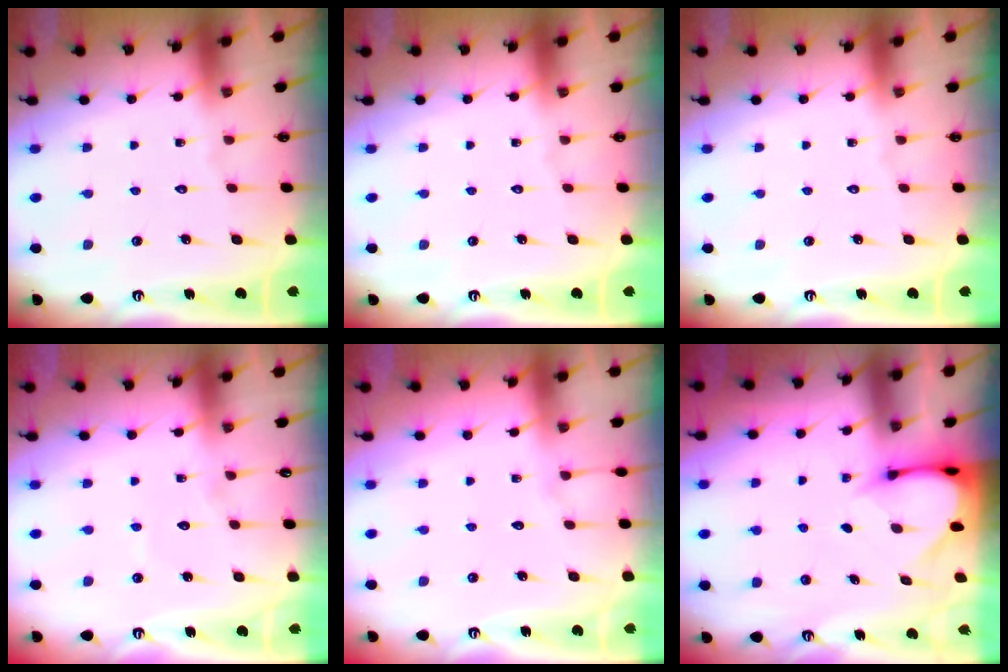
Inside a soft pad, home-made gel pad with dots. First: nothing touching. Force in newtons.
{"total": 0.0}
{"total": 0.0}
{"total": 4.2, "press": 4.2, "slide": 0.2}
{"total": 2.5, "press": 2.5, "slide": 0.4}
{"total": 3.4, "press": 3.4, "slide": 0.3}